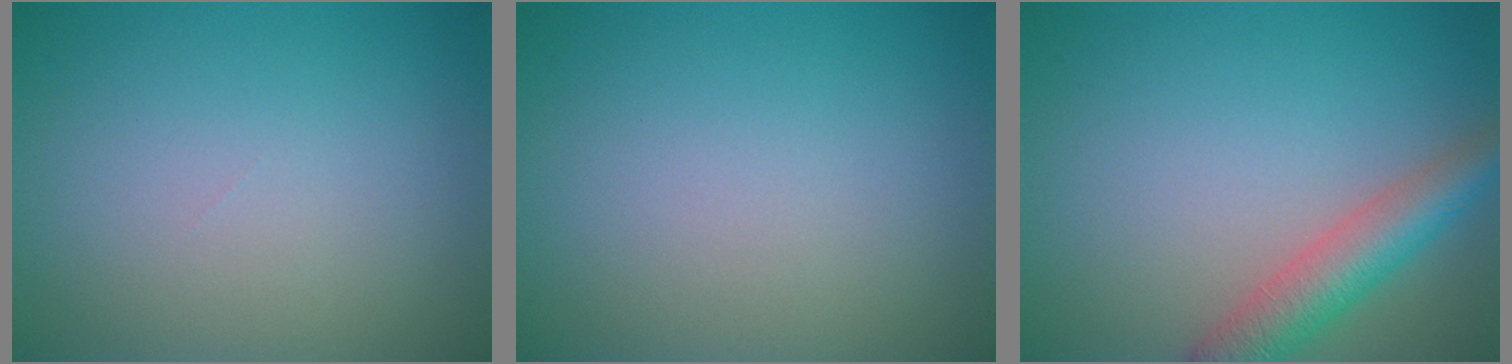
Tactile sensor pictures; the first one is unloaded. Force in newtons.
{"total": 0.0}
{"total": 4.5, "press": 4.5, "slide": 0.2}